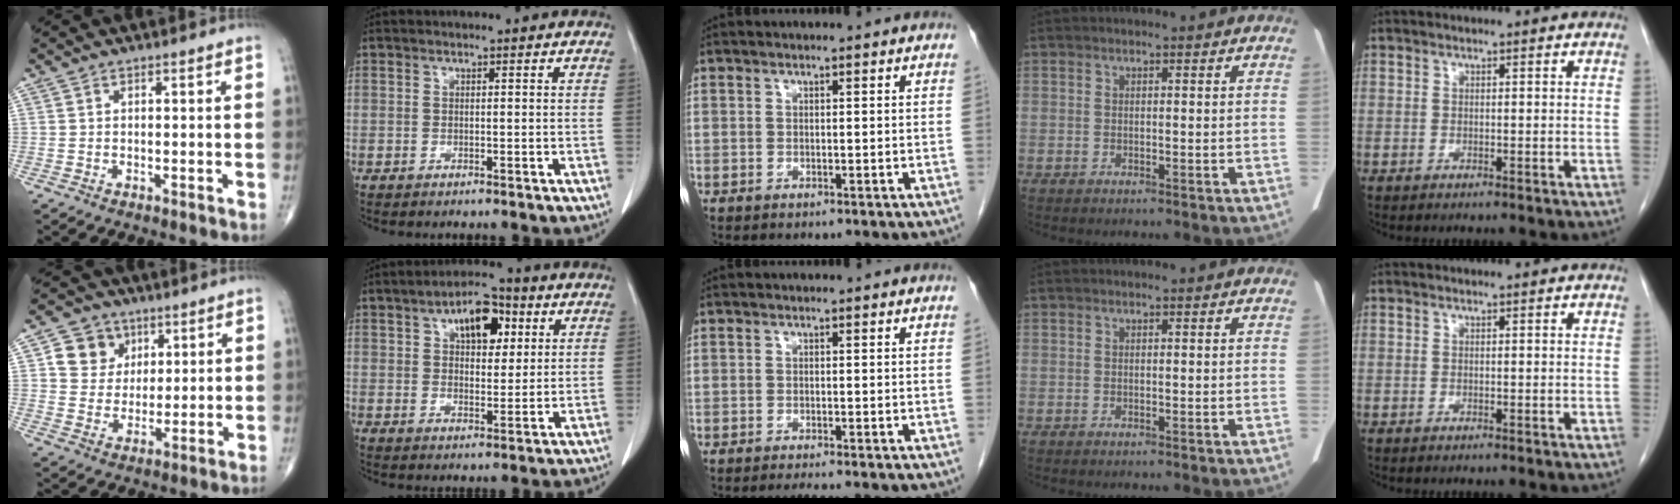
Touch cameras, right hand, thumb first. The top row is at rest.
{"thumb": {"total": 8.1, "force": [3.1, 7.1, 2.3], "torque": [-0.008, -0.009, 0.055]}, "index": {"total": 10.0, "force": [3.9, 5.3, 7.5], "torque": [-0.127, 0.023, 0.064]}, "middle": {"total": 1.9, "force": [-1.6, -0.4, 0.9], "torque": [-0.020, -0.007, -0.026]}}